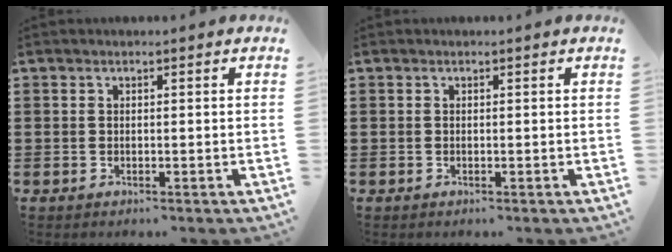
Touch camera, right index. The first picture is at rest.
{"total": 0.0}